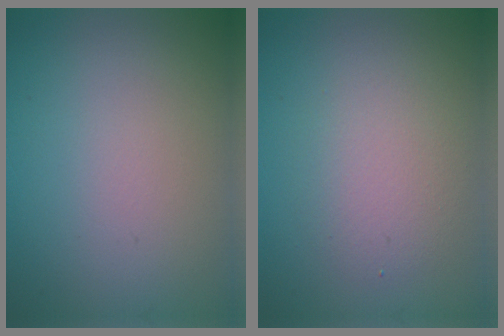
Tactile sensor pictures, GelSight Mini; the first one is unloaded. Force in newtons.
{"total": 3.0, "press": 3.0, "slide": 0.2}